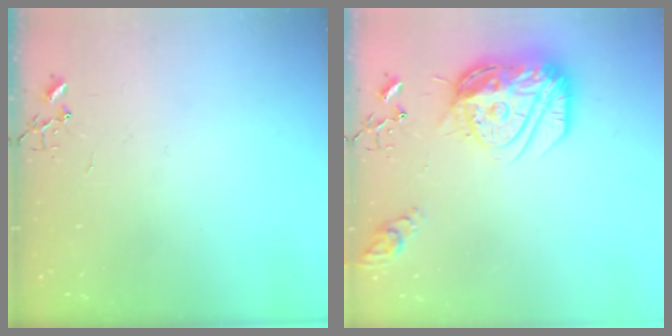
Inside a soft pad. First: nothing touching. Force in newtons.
{"total": 19.4, "press": 19.3, "slide": 1.7}